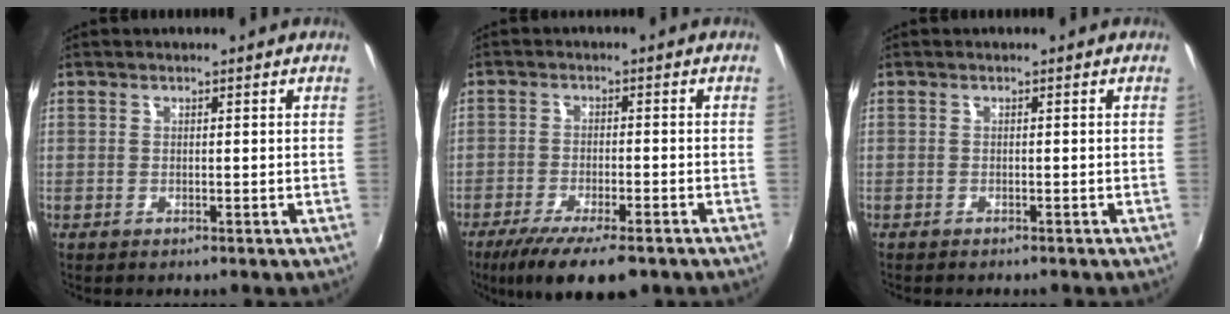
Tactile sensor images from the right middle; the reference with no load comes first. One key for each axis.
{"total": 11.3, "fx": -8.0, "fy": 3.1, "fz": 7.4, "tx": -0.159, "ty": -0.034, "tz": -0.136}
{"total": 1.1, "fx": -1.1, "fy": 0.3, "fz": 0.3, "tx": -0.010, "ty": -0.007, "tz": -0.017}